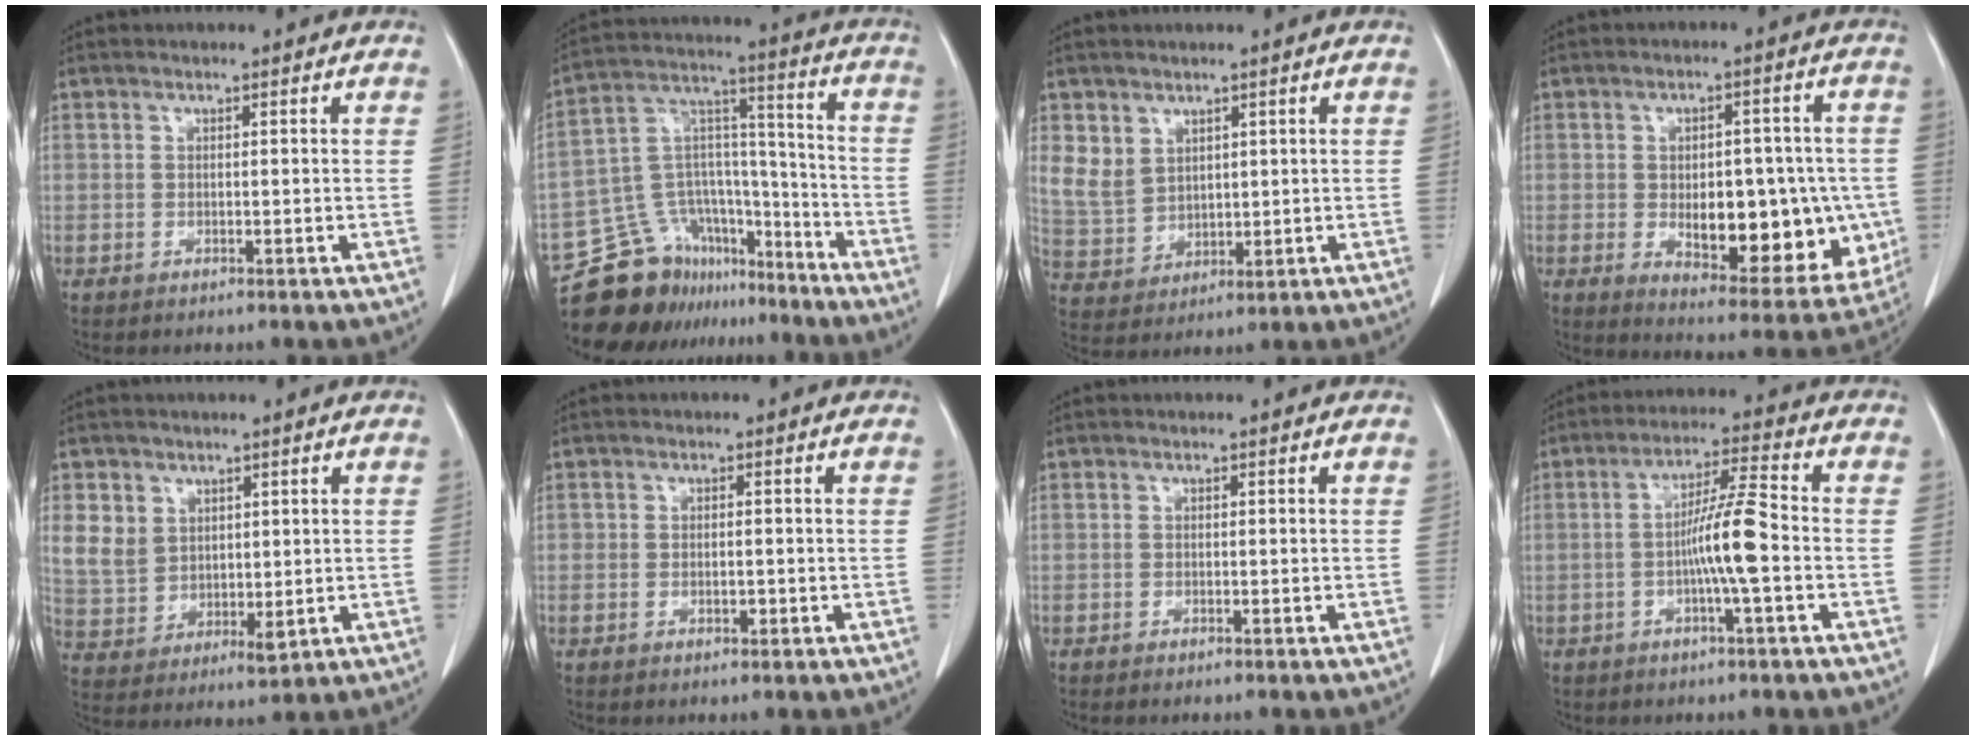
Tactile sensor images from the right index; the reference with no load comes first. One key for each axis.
{"total": 16.5, "fx": -13.9, "fy": 8.1, "fz": 3.4, "tx": -0.058, "ty": 0.078, "tz": -0.231}
{"total": 6.6, "fx": 3.2, "fy": 5.4, "fz": 2.2, "tx": -0.051, "ty": 0.007, "tz": 0.083}
{"total": 17.5, "fx": -3.1, "fy": 8.1, "fz": 15.2, "tx": -0.180, "ty": 0.006, "tz": -0.016}
{"total": 8.5, "fx": 3.3, "fy": 6.9, "fz": 3.7, "tx": -0.078, "ty": 0.003, "tz": 0.082}
{"total": 1.4, "fx": -0.5, "fy": 0.8, "fz": 1.1, "tx": -0.015, "ty": 0.001, "tz": -0.004}
{"total": 0.7, "fx": -0.6, "fy": 0.0, "fz": 0.4, "tx": -0.011, "ty": -0.002, "tz": -0.008}
{"total": 7.8, "fx": -1.7, "fy": -0.3, "fz": 7.6, "tx": -0.141, "ty": 0.008, "tz": -0.031}